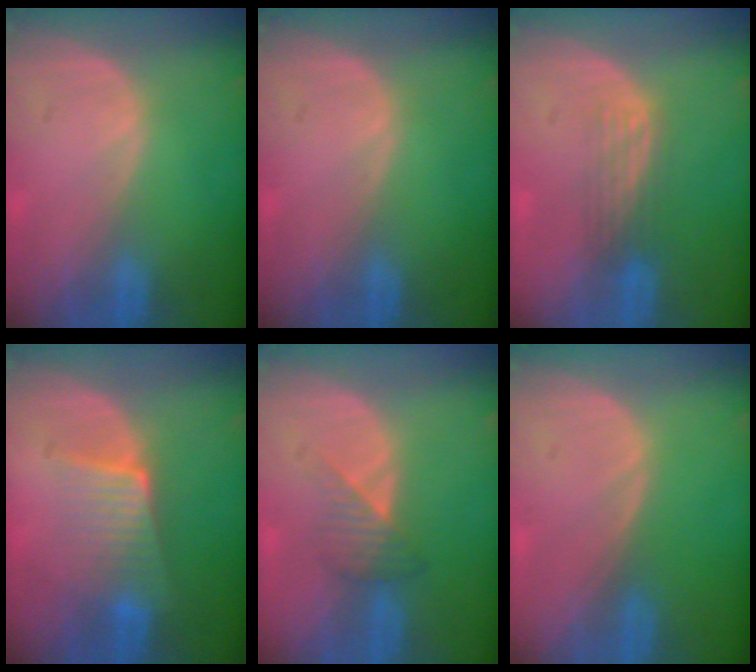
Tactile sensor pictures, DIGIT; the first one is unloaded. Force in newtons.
{"total": 0.0}
{"total": 2.9, "press": 2.7, "slide": 1.2}
{"total": 6.4, "press": 5.7, "slide": 3.0}
{"total": 3.3, "press": 3.1, "slide": 1.1}
{"total": 0.0}